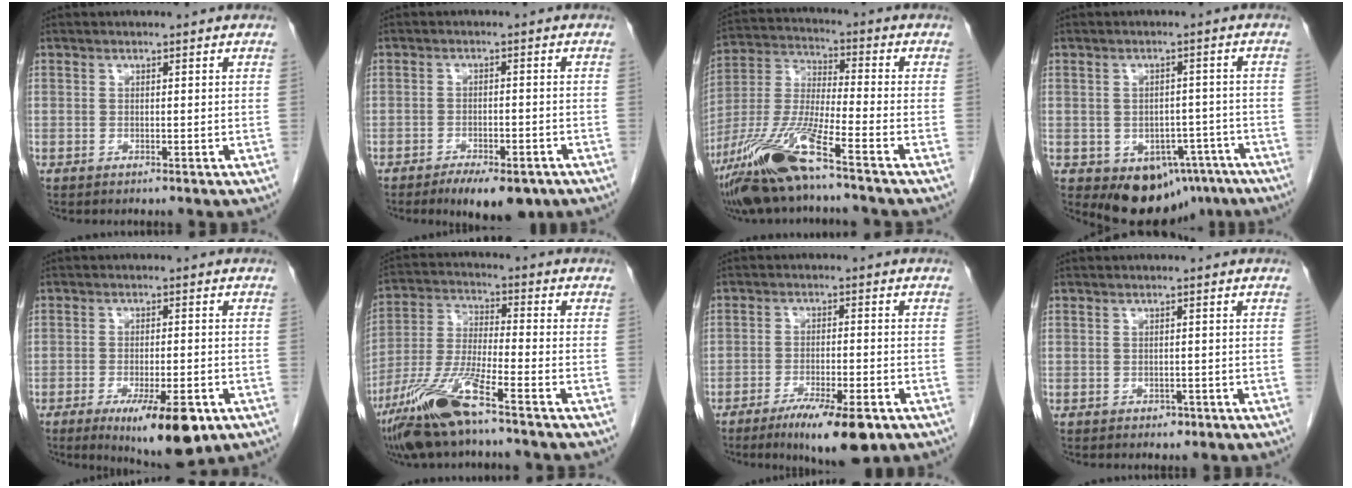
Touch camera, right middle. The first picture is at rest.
{"total": 8.3, "force": [-5.9, 3.1, 4.9], "torque": [-0.062, -0.003, -0.083]}
{"total": 14.0, "force": [-9.1, 0.6, 10.5], "torque": [-0.226, -0.025, -0.176]}
{"total": 10.6, "force": [-6.4, 6.9, 4.7], "torque": [-0.042, 0.020, -0.081]}
{"total": 10.5, "force": [-5.6, 2.3, 8.6], "torque": [-0.125, -0.018, -0.075]}
{"total": 12.2, "force": [-8.0, 0.8, 9.2], "torque": [-0.197, -0.027, -0.156]}
{"total": 9.6, "force": [-6.0, 1.6, 7.3], "torque": [-0.114, -0.017, -0.092]}
{"total": 1.1, "force": [-0.6, 0.8, 0.4], "torque": [-0.006, 0.002, -0.005]}